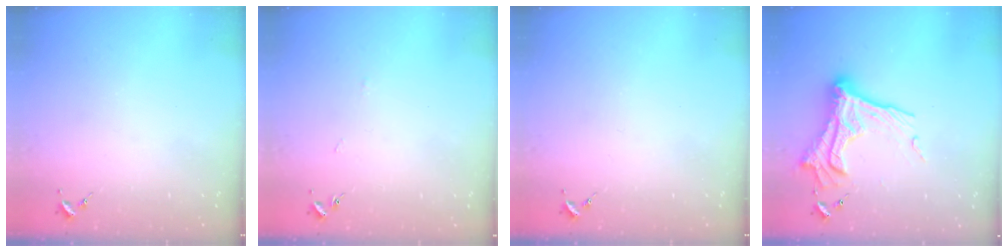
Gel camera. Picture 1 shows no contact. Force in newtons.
{"total": 3.1, "press": 3.1, "slide": 0.4}
{"total": 0.0}
{"total": 20.9, "press": 20.8, "slide": 1.7}